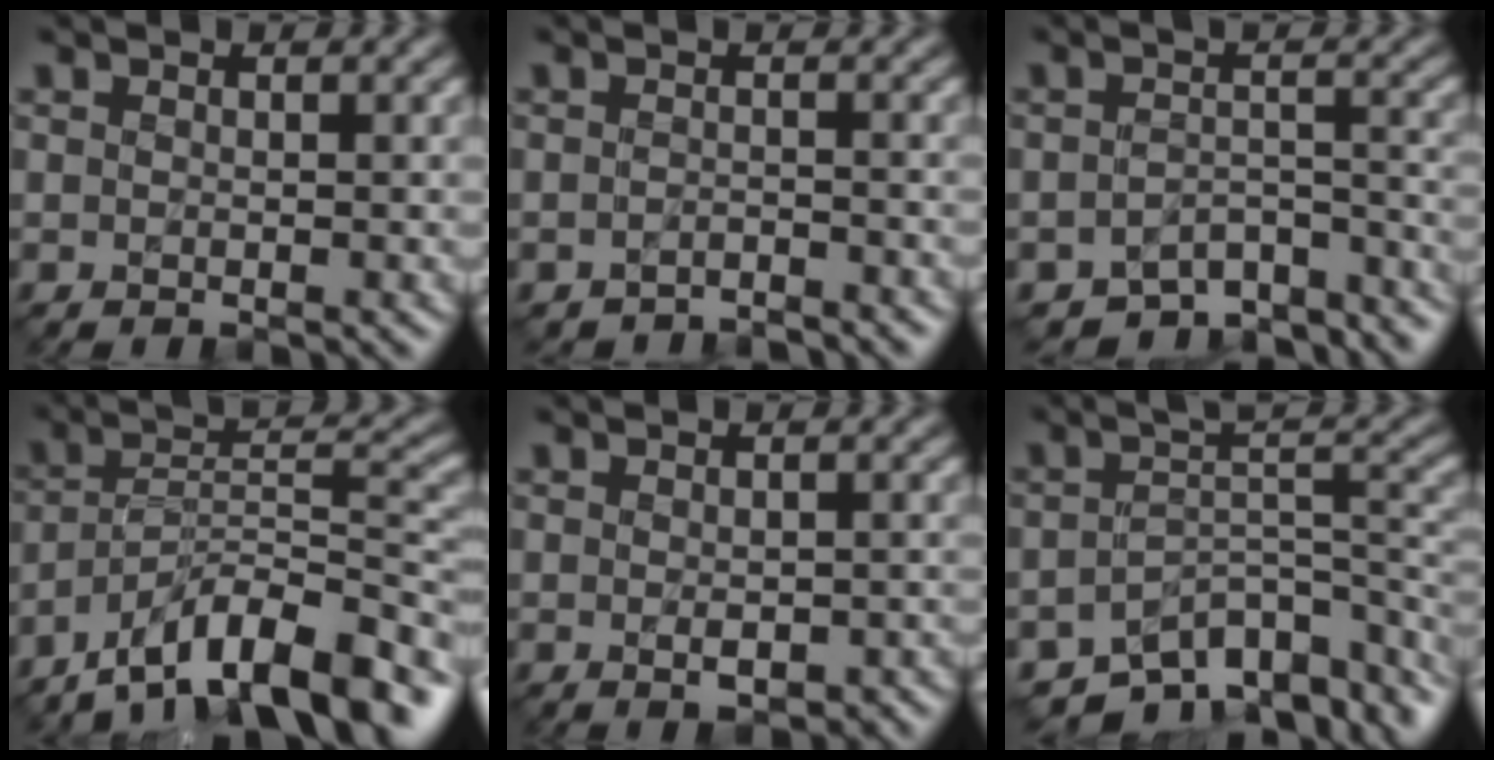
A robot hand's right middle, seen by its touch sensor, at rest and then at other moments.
{"total": 2.3, "force": [-2.3, 0.2, 0.3], "torque": [-0.001, -0.003, -0.034]}
{"total": 6.6, "force": [-5.9, 2.1, 2.1], "torque": [-0.027, -0.019, -0.081]}
{"total": 13.0, "force": [-9.5, 3.8, 8.1], "torque": [-0.122, 0.018, -0.169]}
{"total": 2.6, "force": [-1.0, 1.3, 2.1], "torque": [-0.032, -0.008, -0.009]}
{"total": 9.2, "force": [-6.5, 3.6, 5.5], "torque": [-0.071, -0.016, -0.094]}